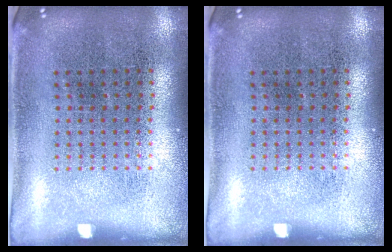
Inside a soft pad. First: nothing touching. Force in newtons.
{"total": 0.0}